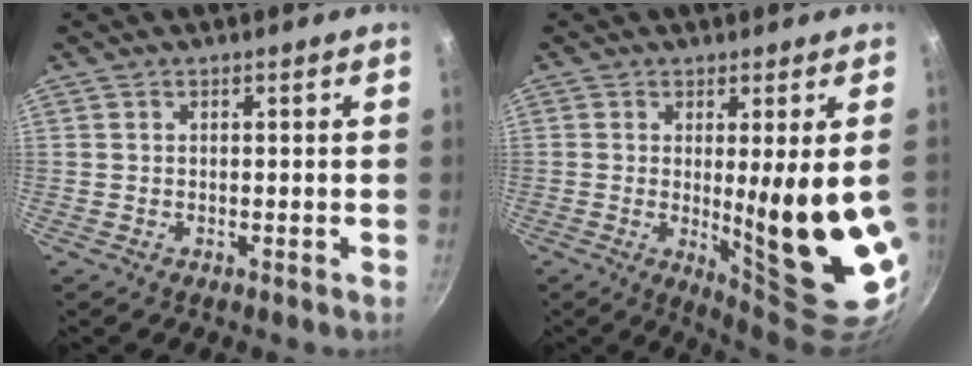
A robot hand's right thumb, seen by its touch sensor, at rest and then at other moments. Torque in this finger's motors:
{"motor_torque": [2.49, 2.52, 1.83, -0.33, 0.41]}